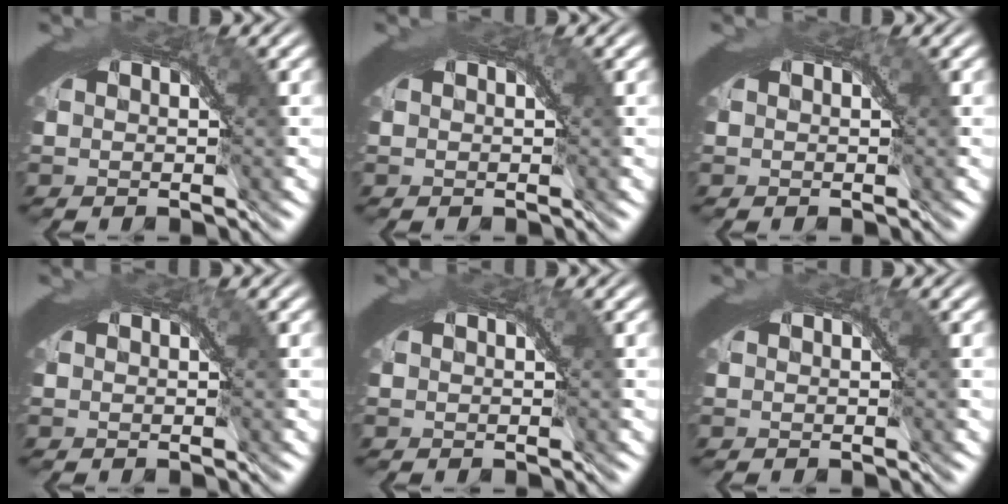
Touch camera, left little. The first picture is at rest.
{"total": 0.0}
{"total": 0.0}
{"total": 0.0}
{"total": 0.0}
{"total": 0.0}